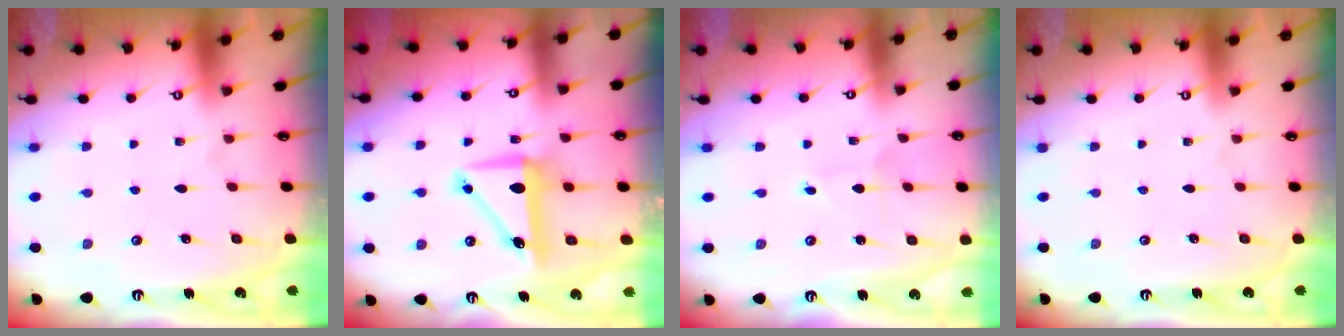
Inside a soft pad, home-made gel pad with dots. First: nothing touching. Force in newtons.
{"total": 8.1, "press": 8.0, "slide": 1.6}
{"total": 1.2, "press": 1.2, "slide": 0.1}
{"total": 0.0}